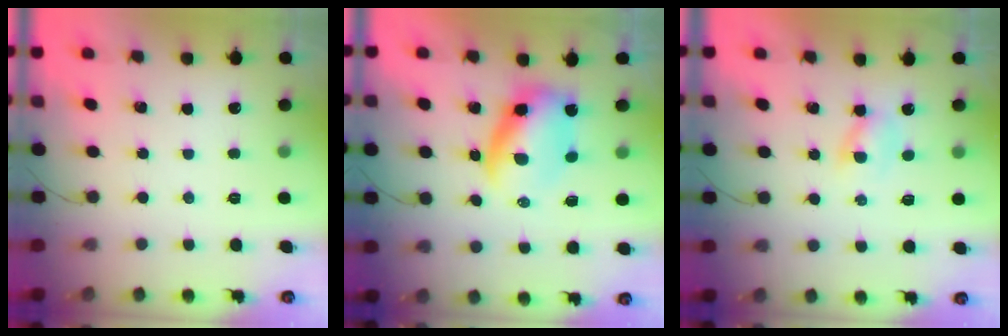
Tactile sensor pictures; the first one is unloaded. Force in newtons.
{"total": 5.5, "press": 5.5, "slide": 0.7}
{"total": 2.0, "press": 1.8, "slide": 0.9}